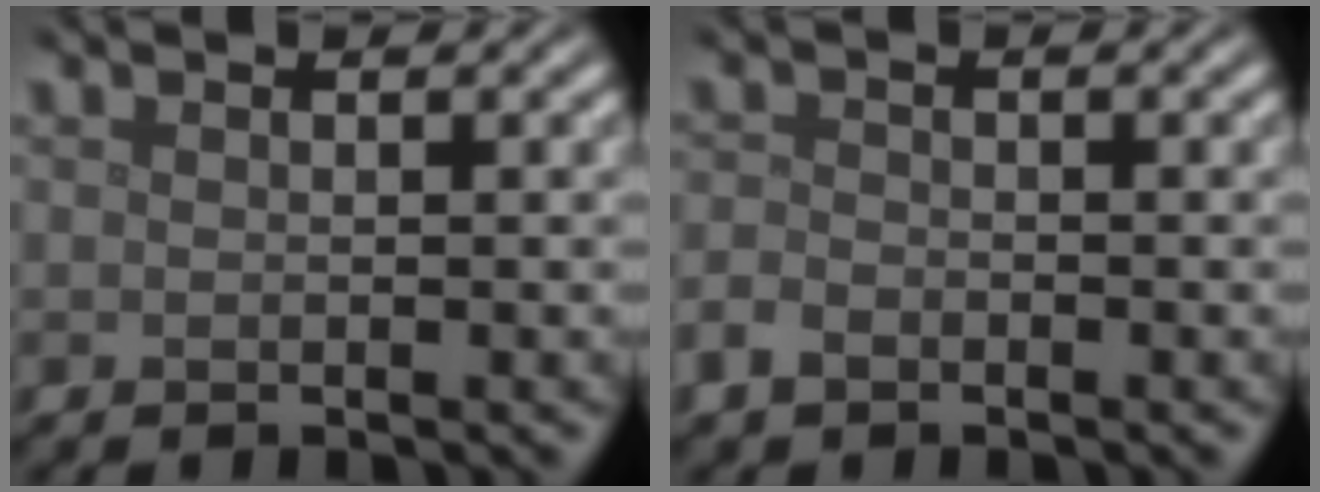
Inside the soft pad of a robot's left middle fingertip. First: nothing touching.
{"total": 1.6, "force": [-1.1, 1.0, 0.7], "torque": [-0.012, -0.001, -0.027]}